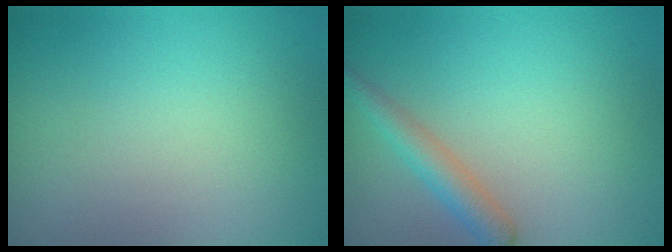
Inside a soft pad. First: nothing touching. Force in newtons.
{"total": 2.5, "press": 2.5, "slide": 0.1}